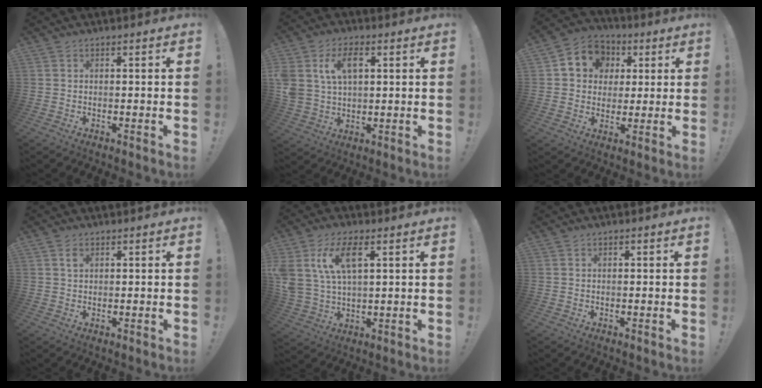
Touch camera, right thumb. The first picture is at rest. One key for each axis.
{"total": 9.9, "fx": 3.6, "fy": 6.6, "fz": 6.4, "tx": -0.115, "ty": 0.001, "tz": 0.067}
{"total": 10.6, "fx": 3.1, "fy": 9.3, "fz": 3.8, "tx": -0.054, "ty": -0.005, "tz": 0.064}
{"total": 2.2, "fx": 1.2, "fy": 1.4, "fz": 1.2, "tx": -0.018, "ty": -0.002, "tz": 0.021}
{"total": 12.2, "fx": 5.3, "fy": 6.1, "fz": 9.1, "tx": -0.184, "ty": -0.013, "tz": 0.094}
{"total": 0.0}